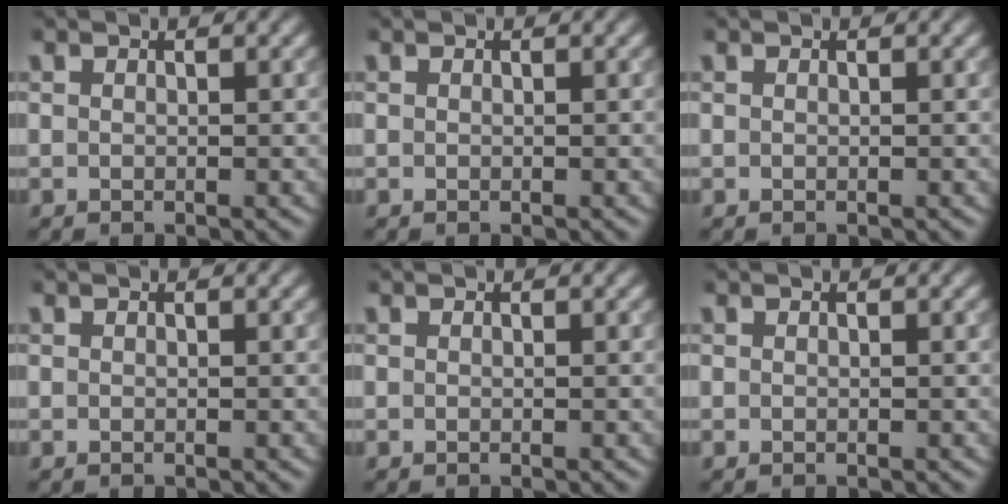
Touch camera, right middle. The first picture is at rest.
{"total": 0.0}
{"total": 0.0}
{"total": 0.0}
{"total": 0.0}
{"total": 0.0}